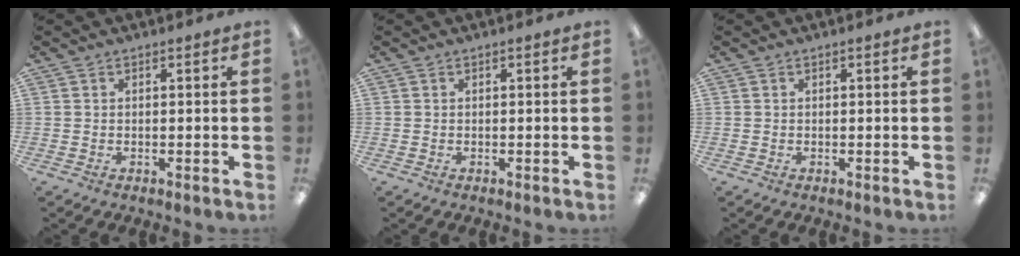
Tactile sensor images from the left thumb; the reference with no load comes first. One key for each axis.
{"total": 0.0}
{"total": 0.0}